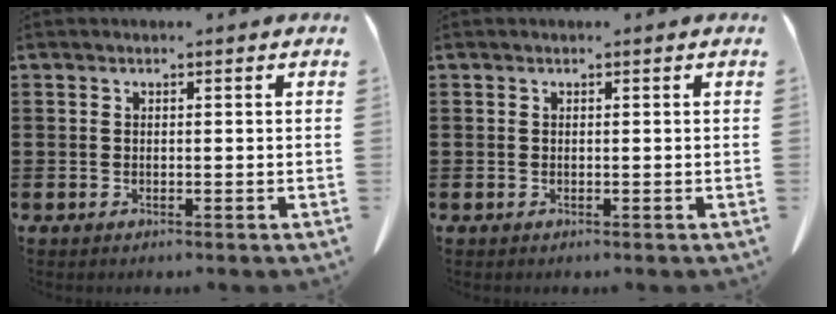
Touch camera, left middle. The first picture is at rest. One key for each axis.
{"total": 0.0}